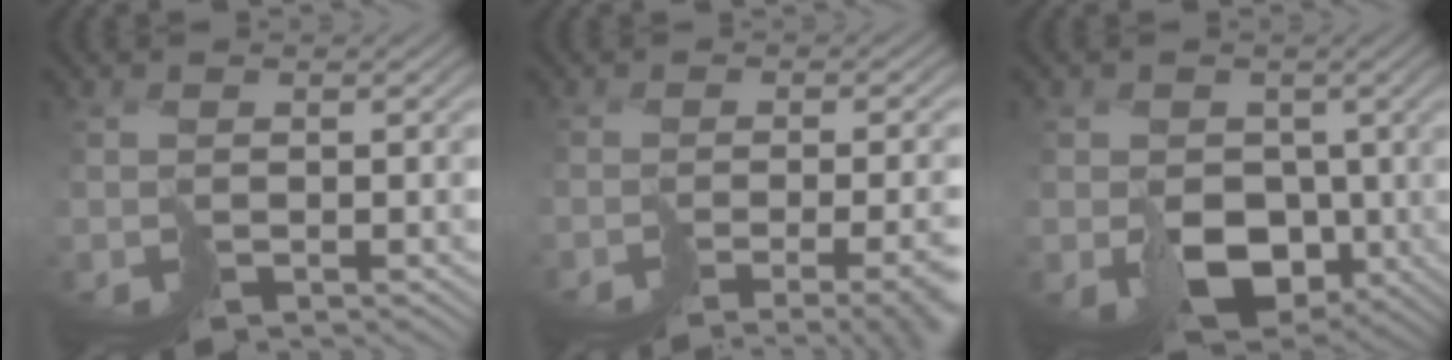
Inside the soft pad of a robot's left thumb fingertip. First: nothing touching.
{"total": 8.3, "force": [-5.5, 2.3, 5.8], "torque": [-0.060, -0.016, -0.038]}
{"total": 7.0, "force": [-0.8, 5.8, 3.8], "torque": [-0.068, -0.018, -0.013]}